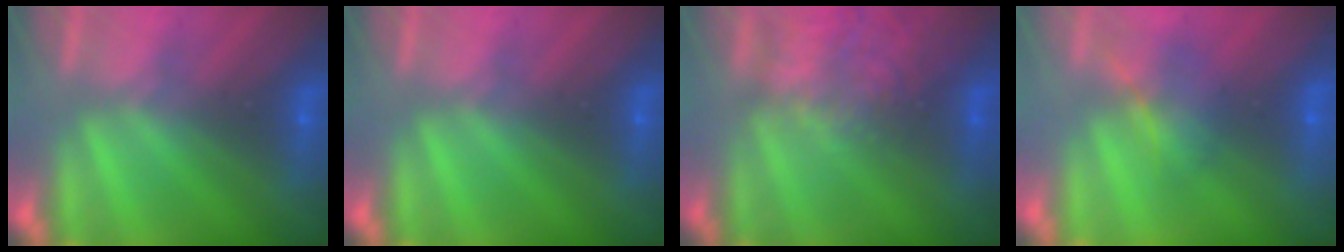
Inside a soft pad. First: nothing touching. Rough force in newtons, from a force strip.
{"total": 0.0}
{"total": 2.2}
{"total": 1.6}